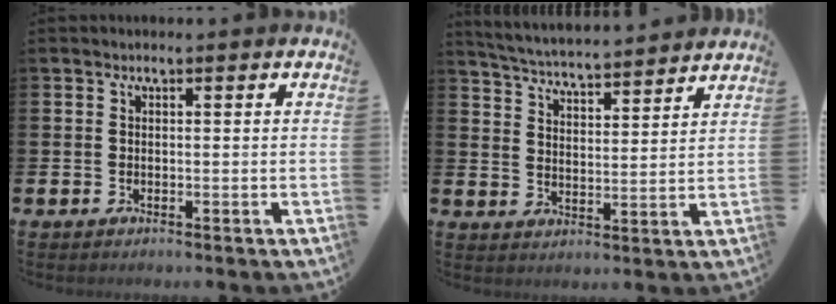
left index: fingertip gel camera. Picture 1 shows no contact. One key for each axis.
{"total": 5.0, "fx": 5.0, "fy": 0.0, "fz": 0.5, "tx": -0.034, "ty": -0.039, "tz": 0.085}